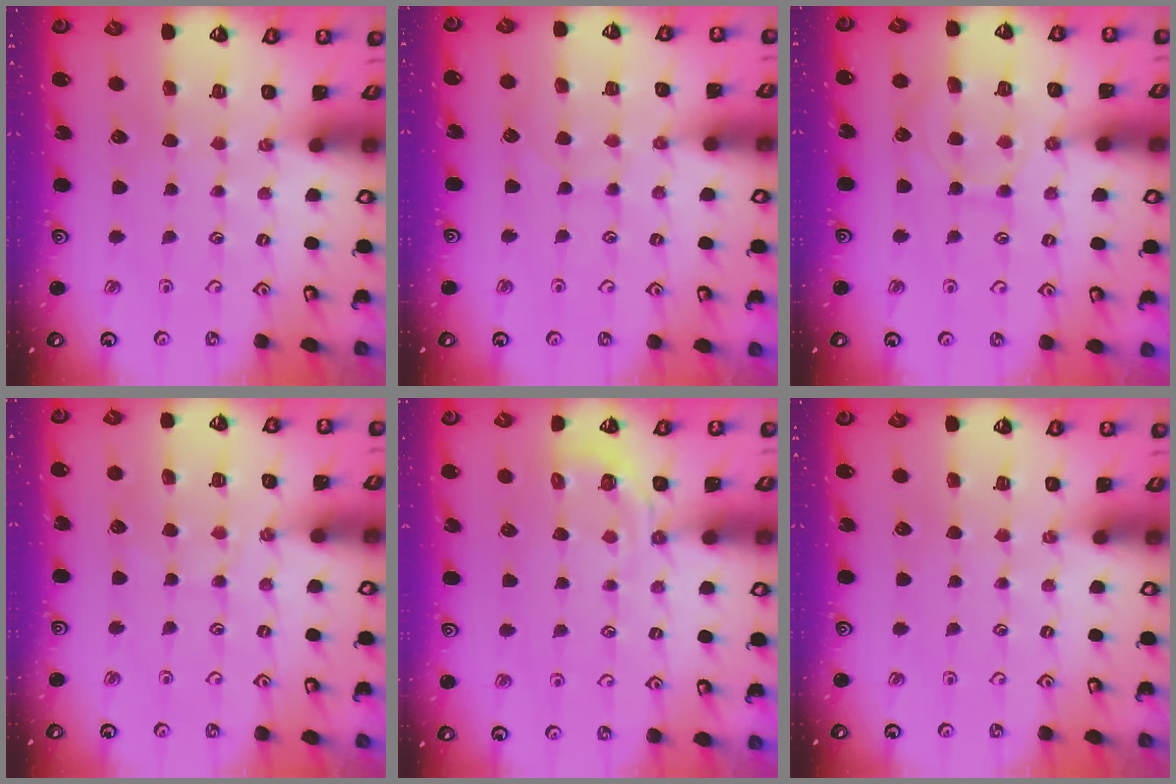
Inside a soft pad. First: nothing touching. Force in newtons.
{"total": 5.4, "press": 5.4, "slide": 0.5}
{"total": 8.2, "press": 8.2, "slide": 0.8}
{"total": 4.6, "press": 4.5, "slide": 0.5}
{"total": 3.7, "press": 3.1, "slide": 1.9}
{"total": 0.0}